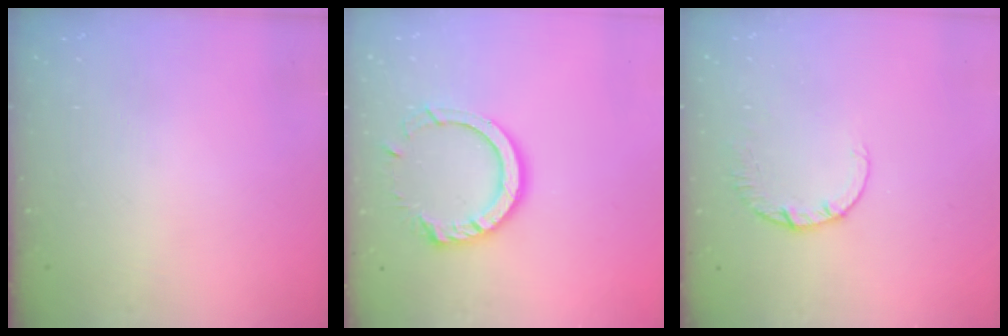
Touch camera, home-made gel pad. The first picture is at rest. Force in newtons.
{"total": 12.5, "press": 12.5, "slide": 1.0}
{"total": 2.4, "press": 2.4, "slide": 0.2}